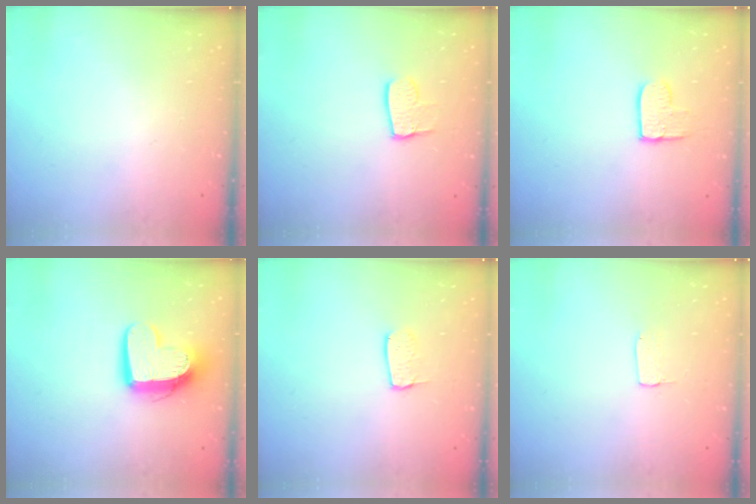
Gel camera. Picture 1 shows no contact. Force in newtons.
{"total": 7.7, "press": 7.7, "slide": 0.7}
{"total": 7.0, "press": 7.0, "slide": 0.4}
{"total": 12.9, "press": 12.8, "slide": 1.1}
{"total": 5.5, "press": 5.5, "slide": 0.2}
{"total": 2.9, "press": 2.9, "slide": 0.2}